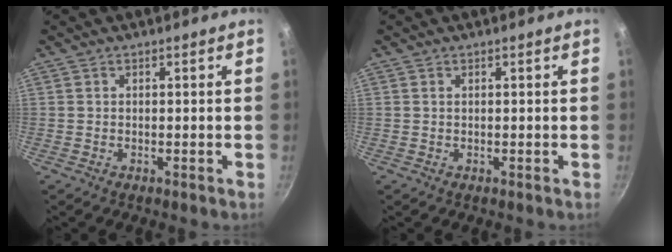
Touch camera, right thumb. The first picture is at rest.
{"total": 0.0}